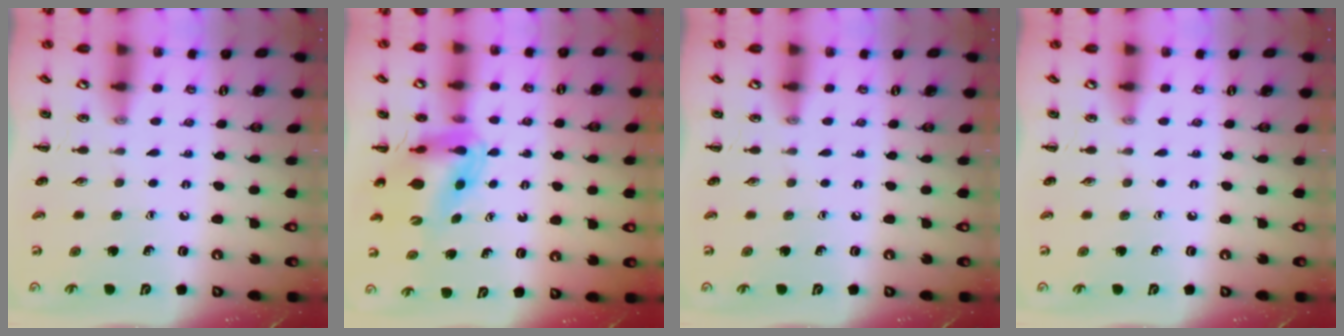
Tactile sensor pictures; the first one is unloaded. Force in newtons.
{"total": 12.6, "press": 12.0, "slide": 3.8}
{"total": 0.0}
{"total": 0.0}